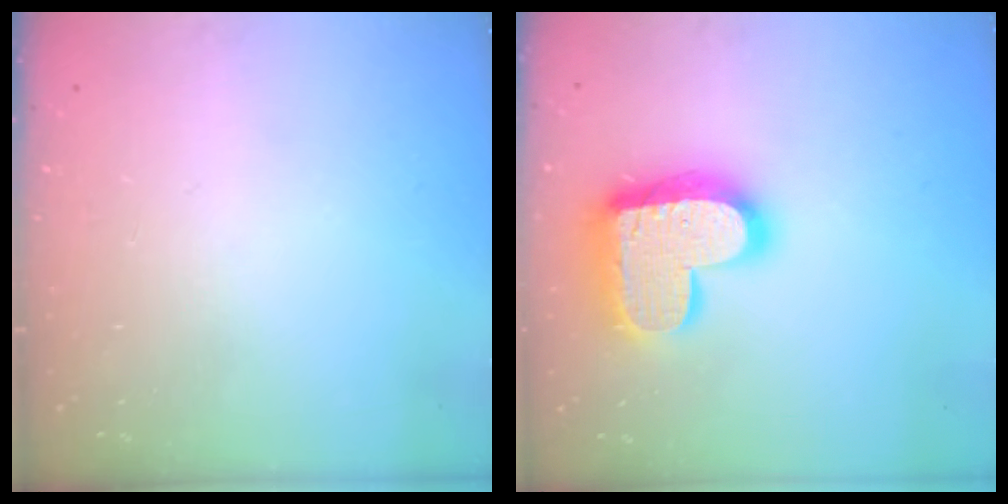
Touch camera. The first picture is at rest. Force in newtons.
{"total": 18.7, "press": 18.7, "slide": 1.2}